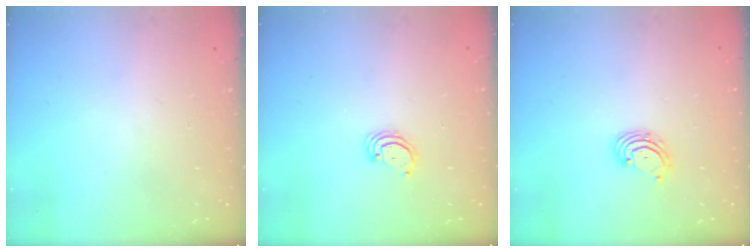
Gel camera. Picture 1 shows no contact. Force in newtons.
{"total": 2.3, "press": 2.3, "slide": 0.2}
{"total": 2.7, "press": 2.7, "slide": 0.6}